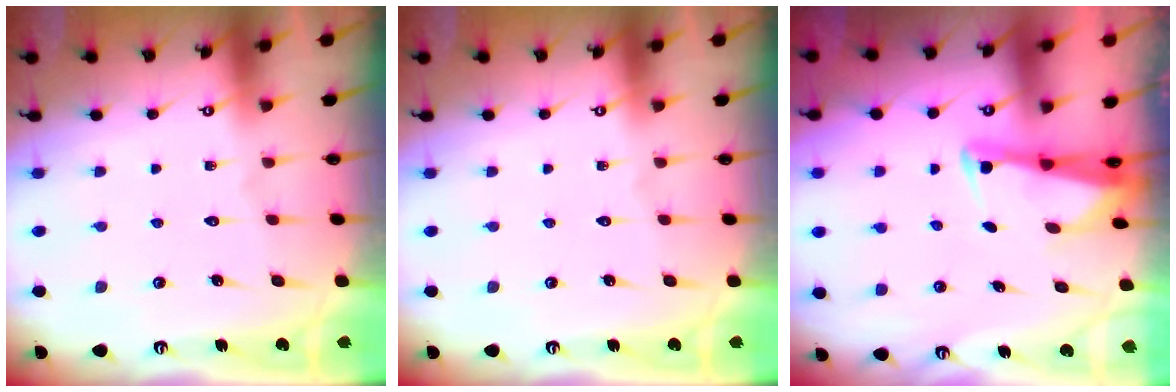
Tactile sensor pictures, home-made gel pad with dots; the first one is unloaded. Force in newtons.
{"total": 0.0}
{"total": 2.4, "press": 2.4, "slide": 0.5}